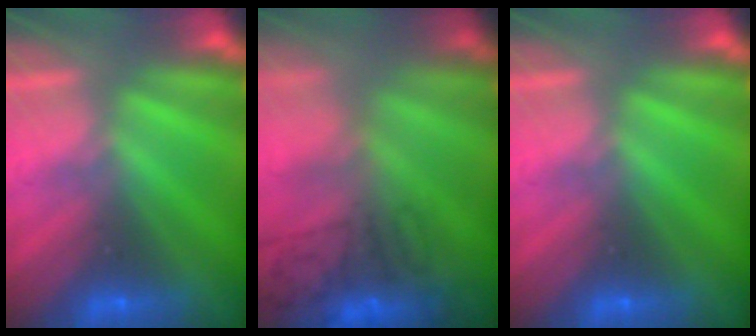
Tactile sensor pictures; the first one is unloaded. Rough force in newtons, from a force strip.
{"total": 9.6}
{"total": 0.0}